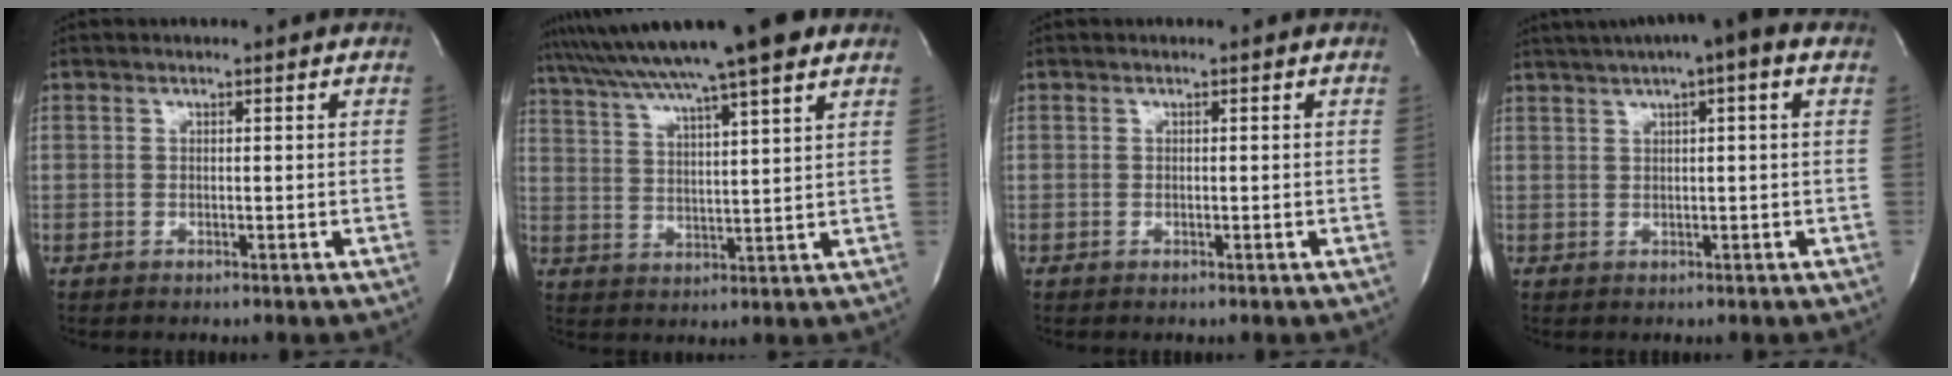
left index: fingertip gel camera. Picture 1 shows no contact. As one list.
[{"total": 16.6, "force": [13.7, -0.2, 9.5], "torque": [-0.163, 0.029, 0.208]}, {"total": 0.0}, {"total": 8.9, "force": [5.4, 0.9, 7.0], "torque": [-0.111, 0.034, 0.075]}]